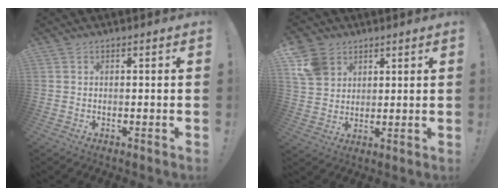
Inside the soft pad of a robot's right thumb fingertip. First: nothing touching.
{"total": 9.6, "force": [5.1, 7.4, 3.3], "torque": [-0.057, -0.021, 0.106]}